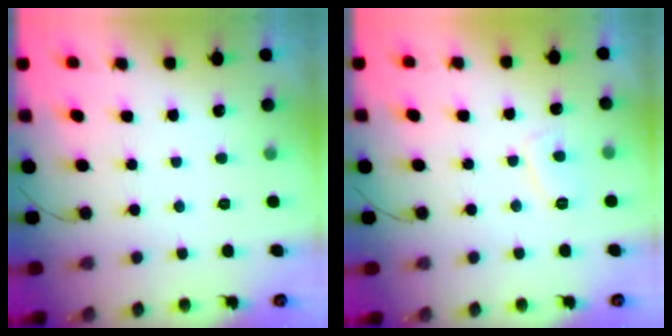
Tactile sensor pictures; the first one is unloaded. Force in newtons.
{"total": 3.6, "press": 3.6, "slide": 0.6}